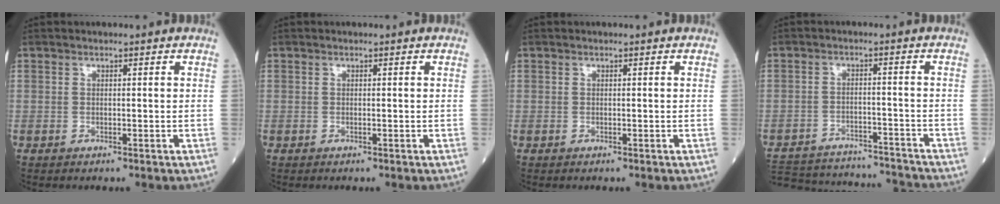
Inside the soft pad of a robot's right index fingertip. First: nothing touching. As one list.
[{"total": 0.0}, {"total": 0.0}, {"total": 20.5, "force": [-19.5, 3.0, 5.8], "torque": [-0.137, -0.011, -0.272]}]